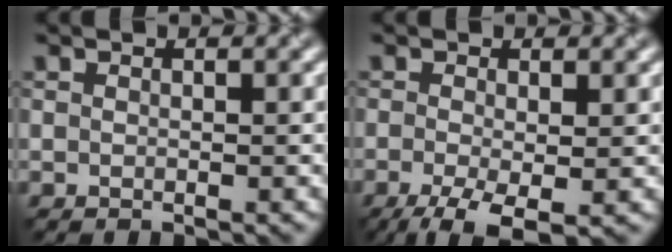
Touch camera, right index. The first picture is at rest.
{"total": 5.1, "force": [-2.2, 1.7, 4.3], "torque": [-0.087, -0.007, -0.038]}